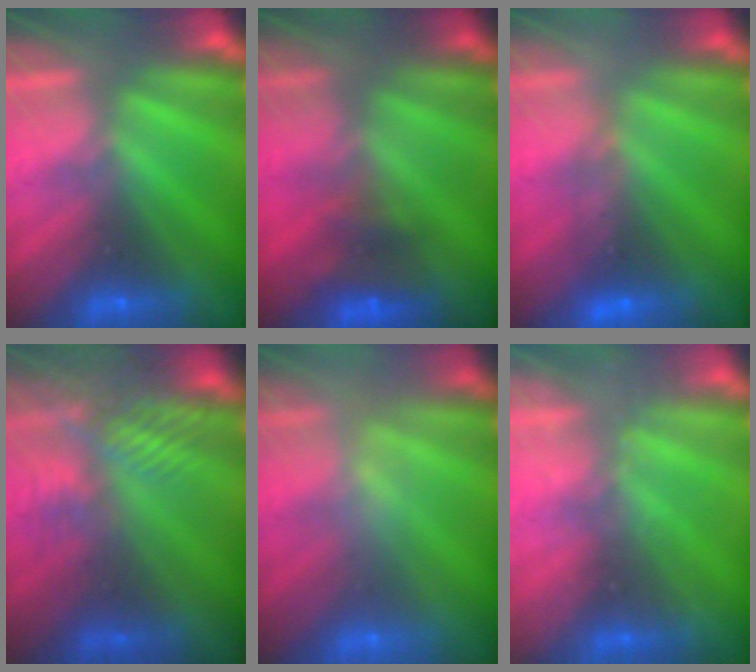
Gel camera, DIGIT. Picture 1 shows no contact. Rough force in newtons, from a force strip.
{"total": 4.9}
{"total": 4.4}
{"total": 3.7}
{"total": 2.3}
{"total": 1.7}